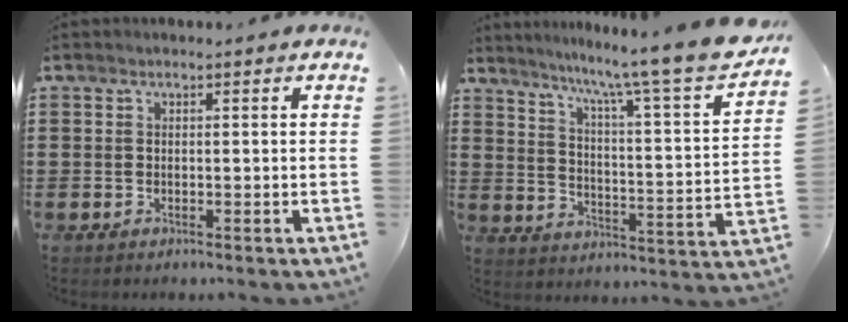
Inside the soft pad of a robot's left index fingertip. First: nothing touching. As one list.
[{"total": 9.5, "force": [8.0, -1.0, 4.9], "torque": [-0.101, -0.076, 0.120]}]